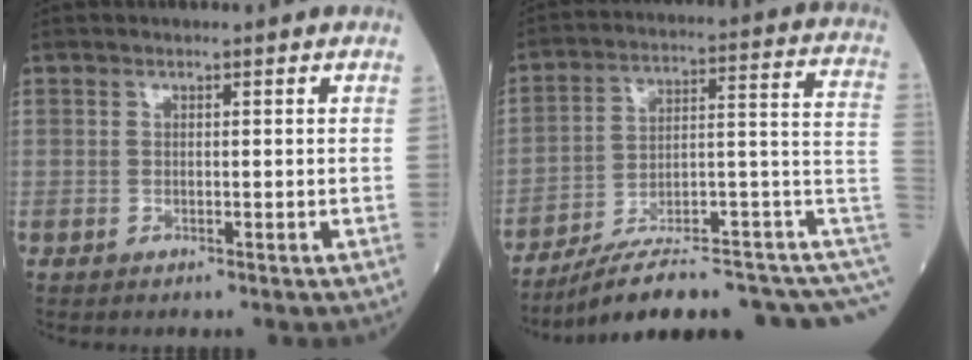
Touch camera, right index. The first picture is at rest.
{"total": 20.4, "force": [-13.4, 2.5, 15.1], "torque": [-0.140, 0.069, -0.191]}